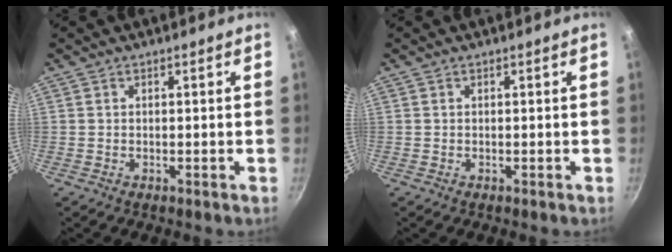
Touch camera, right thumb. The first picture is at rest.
{"total": 0.0}